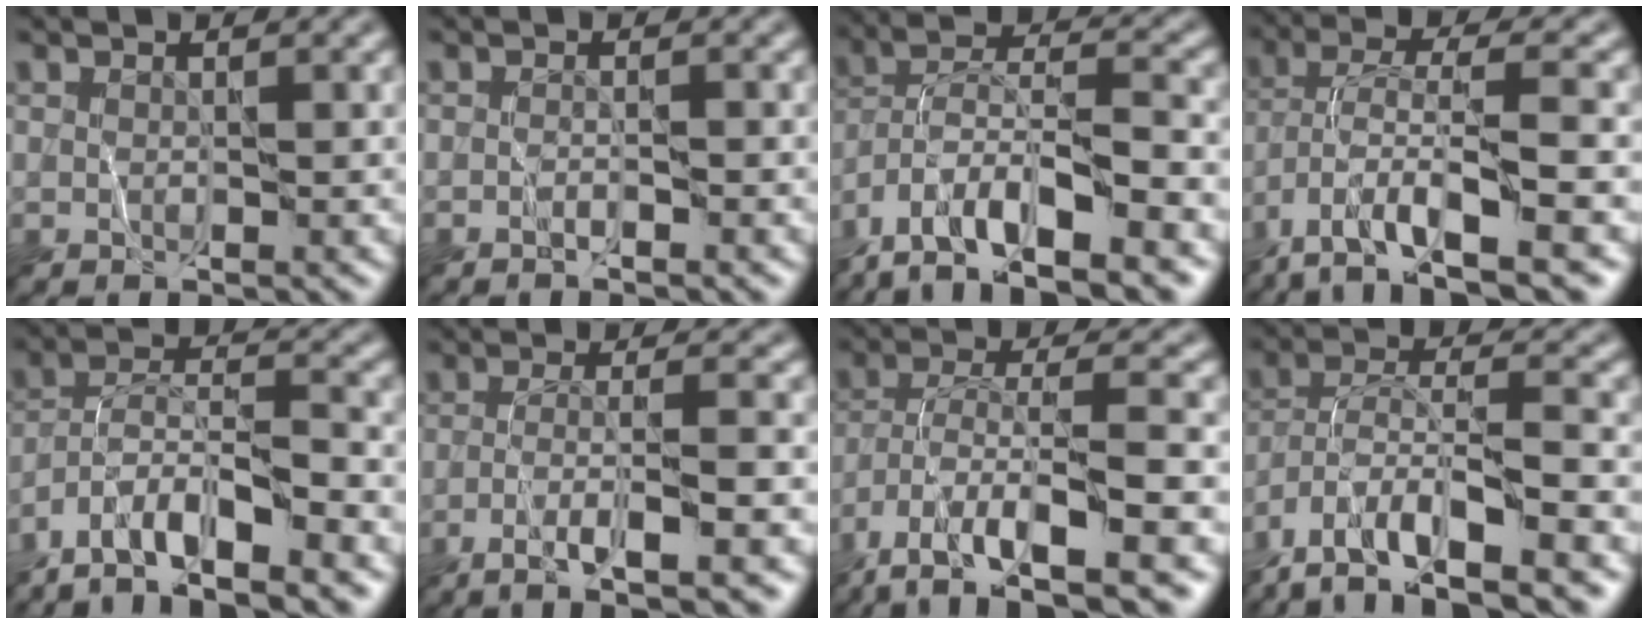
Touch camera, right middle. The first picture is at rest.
{"total": 0.7, "force": [-0.7, 0.0, 0.3], "torque": [-0.001, 0.003, -0.015]}
{"total": 13.4, "force": [-8.8, 4.7, 9.0], "torque": [-0.163, 0.015, -0.141]}
{"total": 10.2, "force": [-5.3, 2.9, 8.3], "torque": [-0.155, 0.010, -0.094]}
{"total": 11.7, "force": [-9.1, 3.4, 6.6], "torque": [-0.102, 0.008, -0.147]}
{"total": 6.0, "force": [-3.1, 0.9, 5.0], "torque": [-0.078, 0.013, -0.058]}
{"total": 11.9, "force": [-7.3, 3.6, 8.7], "torque": [-0.168, 0.004, -0.120]}
{"total": 12.8, "force": [-9.0, 4.1, 8.1], "torque": [-0.143, 0.009, -0.143]}